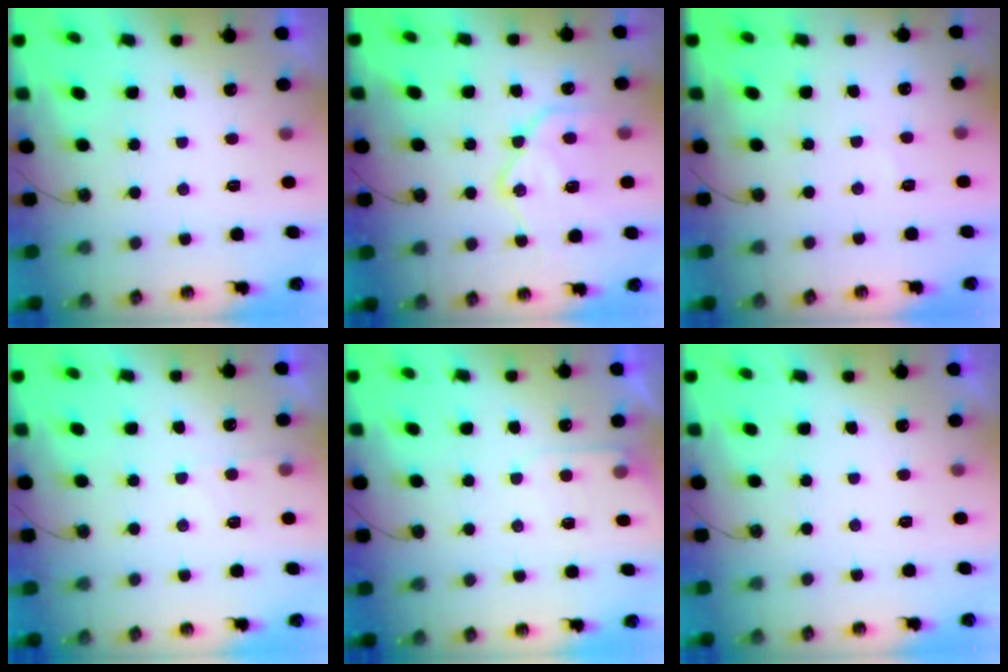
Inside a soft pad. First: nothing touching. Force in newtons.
{"total": 17.0, "press": 16.9, "slide": 1.2}
{"total": 2.7, "press": 2.7, "slide": 0.4}
{"total": 4.6, "press": 4.5, "slide": 0.5}
{"total": 5.2, "press": 5.1, "slide": 0.8}
{"total": 0.0}